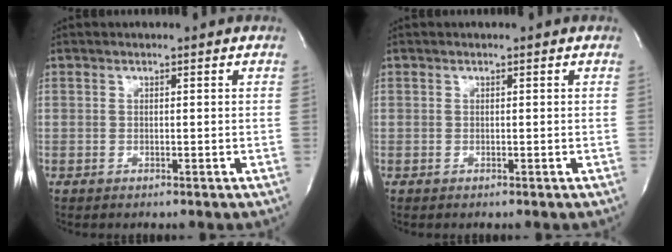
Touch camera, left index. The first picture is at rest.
{"total": 0.0}